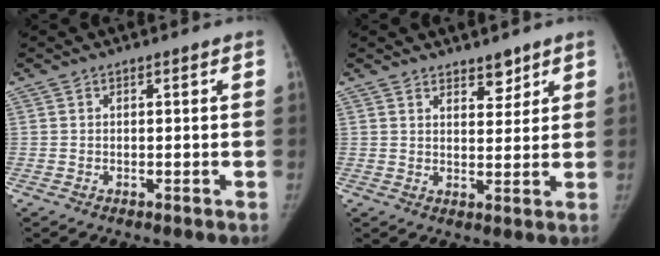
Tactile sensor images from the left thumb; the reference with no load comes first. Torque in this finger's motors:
{"motor_torque": [-0.22, -0.11, 0.08, 0.28, -0.03]}